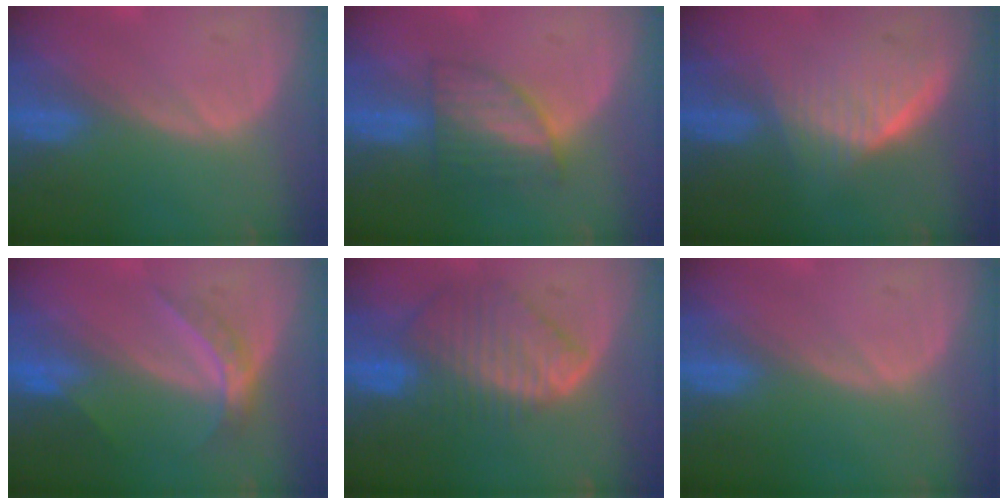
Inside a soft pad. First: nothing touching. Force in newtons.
{"total": 6.0, "press": 5.6, "slide": 2.2}
{"total": 5.4, "press": 5.3, "slide": 1.4}
{"total": 4.6, "press": 4.1, "slide": 2.2}
{"total": 8.6, "press": 7.6, "slide": 4.1}
{"total": 0.0}